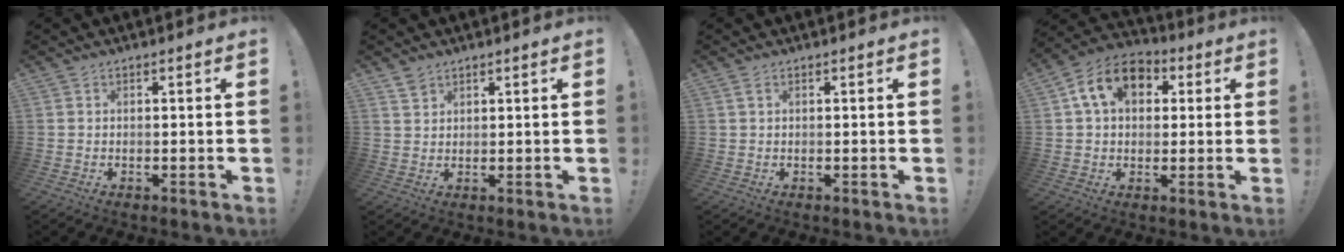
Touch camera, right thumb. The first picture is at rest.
{"total": 2.8, "force": [2.3, 1.5, 0.7], "torque": [-0.009, -0.013, 0.043]}
{"total": 1.0, "force": [0.4, 0.4, 0.9], "torque": [-0.015, 0.002, 0.006]}
{"total": 13.1, "force": [4.5, 9.3, 8.1], "torque": [-0.129, 0.005, 0.088]}